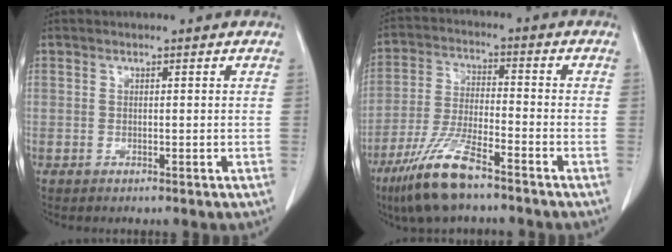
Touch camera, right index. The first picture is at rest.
{"total": 10.8, "force": [-7.6, 1.6, 7.6], "torque": [-0.163, -0.026, -0.145]}